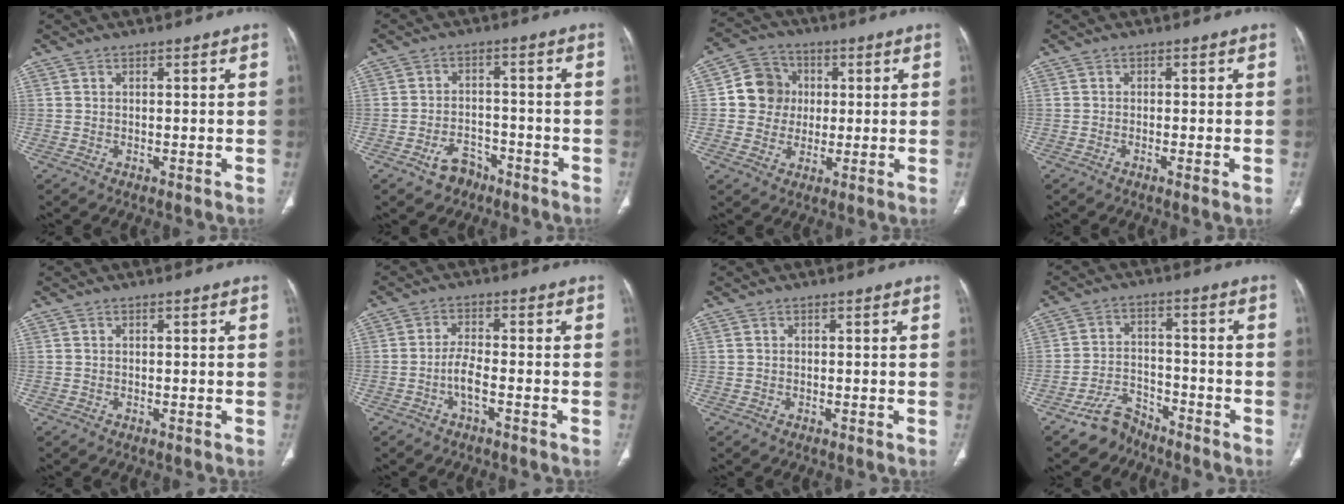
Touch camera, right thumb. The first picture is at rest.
{"total": 5.1, "force": [-3.4, 3.4, 1.7], "torque": [-0.015, 0.030, -0.051]}
{"total": 9.0, "force": [0.8, 8.4, 2.9], "torque": [-0.013, 0.008, 0.007]}
{"total": 1.4, "force": [-0.6, 0.1, 1.3], "torque": [-0.030, -0.004, -0.014]}
{"total": 0.0}
{"total": 3.7, "force": [-1.7, 0.9, 3.2], "torque": [-0.068, 0.014, -0.034]}
{"total": 0.0}
{"total": 6.1, "force": [-5.1, 3.2, 0.9], "torque": [-0.005, 0.043, -0.097]}